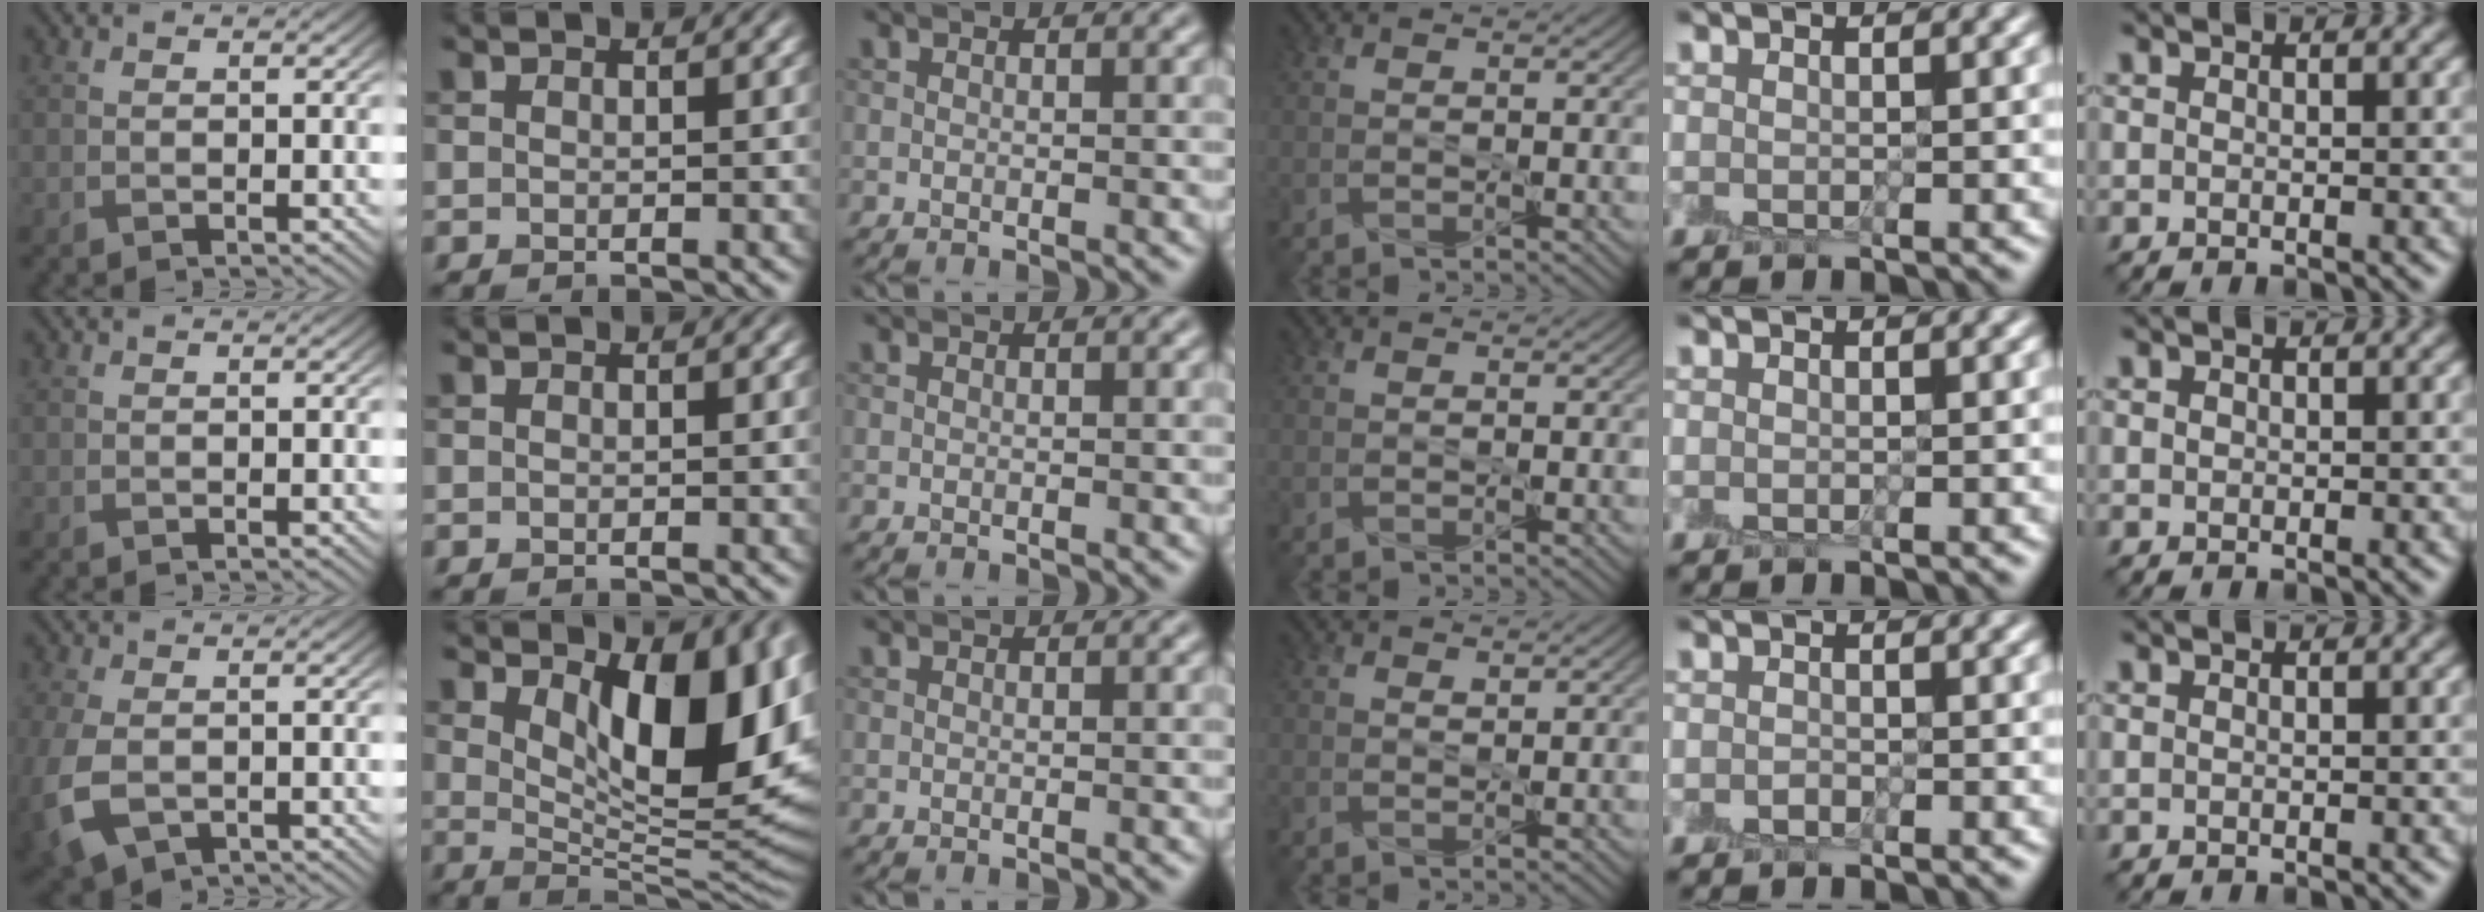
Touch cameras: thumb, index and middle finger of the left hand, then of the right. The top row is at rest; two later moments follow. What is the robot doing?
{"motion": "peel", "object": "small bumper sticker"}